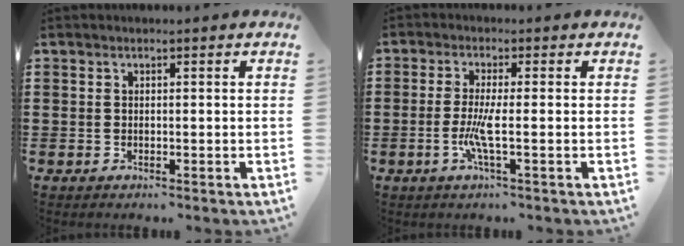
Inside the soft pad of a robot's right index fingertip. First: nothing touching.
{"total": 4.5, "force": [-1.1, 0.1, 4.3], "torque": [-0.097, -0.014, -0.028]}